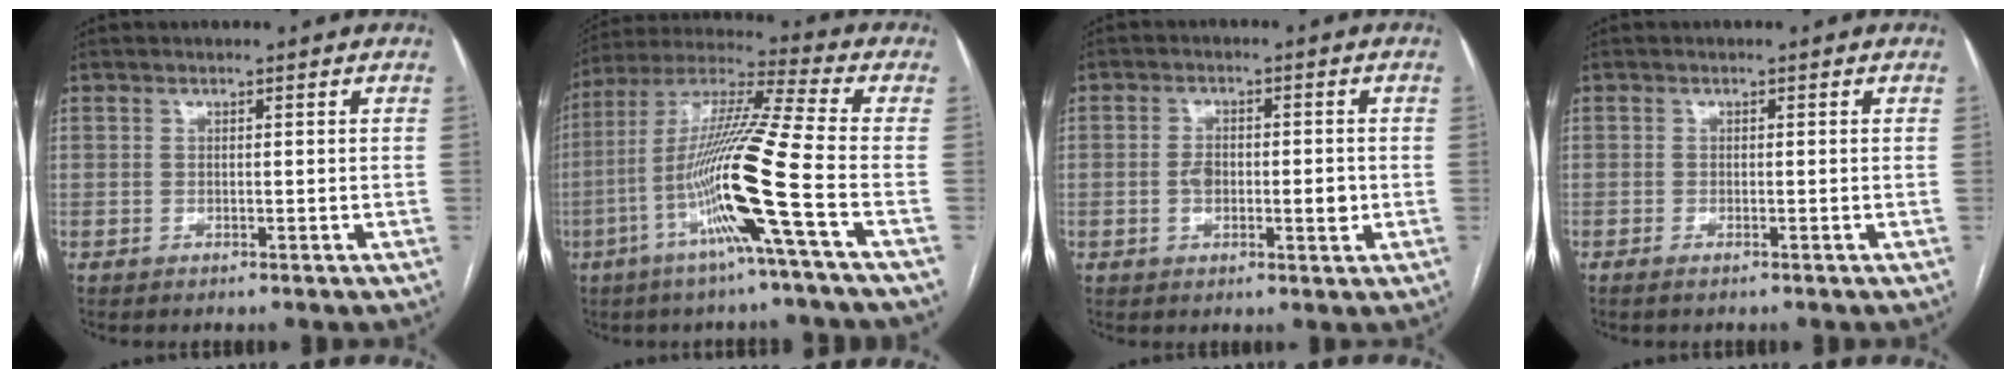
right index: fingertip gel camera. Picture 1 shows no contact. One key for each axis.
{"total": 16.4, "fx": -5.6, "fy": -2.1, "fz": 15.3, "tx": -0.301, "ty": -0.009, "tz": -0.113}
{"total": 5.0, "fx": -0.7, "fy": 2.3, "fz": 4.4, "tx": -0.078, "ty": 0.007, "tz": -0.008}
{"total": 0.9, "fx": -0.6, "fy": 0.0, "fz": 0.6, "tx": -0.011, "ty": -0.001, "tz": -0.012}